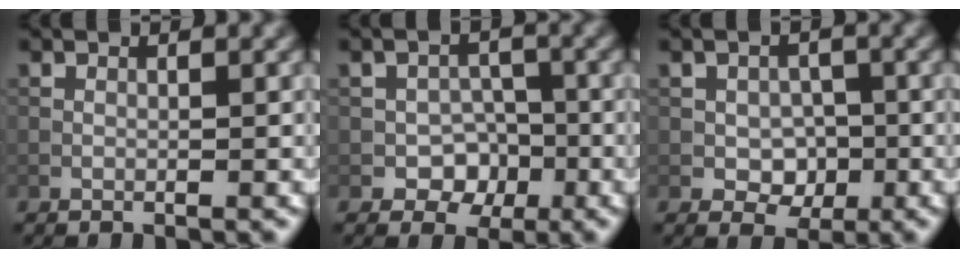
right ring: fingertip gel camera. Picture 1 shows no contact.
{"total": 3.4, "force": [-1.3, 2.7, 1.5], "torque": [-0.011, 0.005, -0.020]}
{"total": 2.9, "force": [-0.5, 2.3, 1.7], "torque": [-0.023, -0.002, -0.011]}